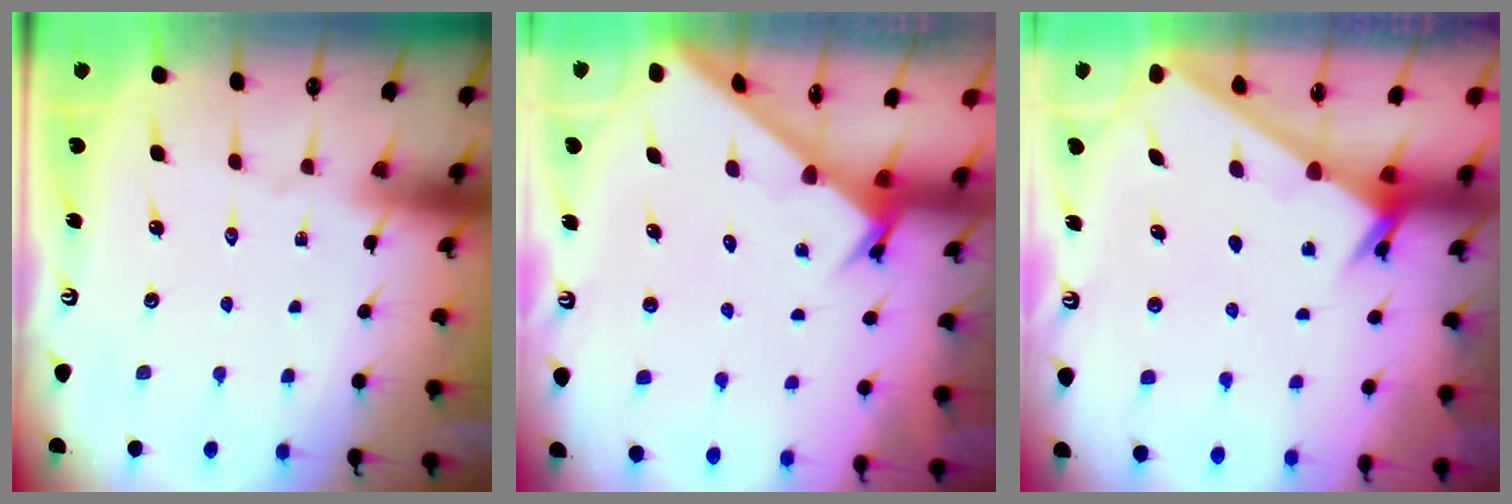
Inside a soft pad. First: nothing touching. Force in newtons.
{"total": 2.6, "press": 2.6, "slide": 0.3}
{"total": 2.4, "press": 2.4, "slide": 0.2}